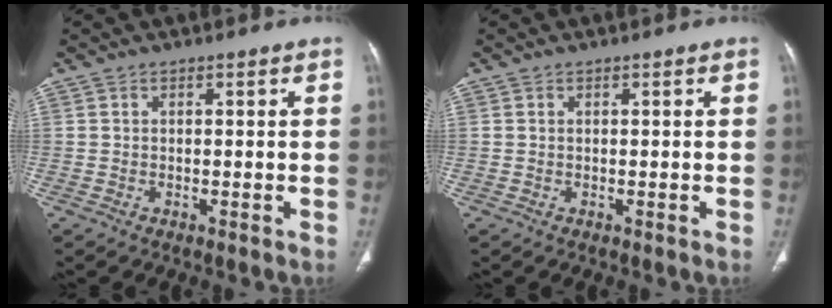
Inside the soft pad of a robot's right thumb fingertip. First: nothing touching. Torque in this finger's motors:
{"motor_torque": [0.14, 0.00, -0.05, -0.25, 0.04]}